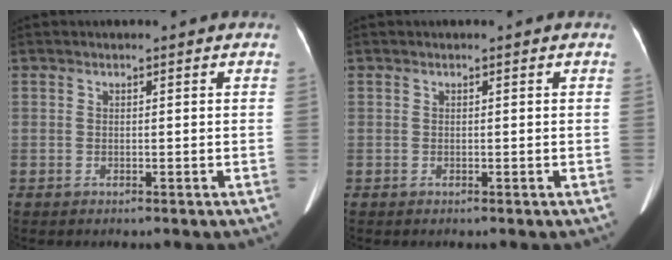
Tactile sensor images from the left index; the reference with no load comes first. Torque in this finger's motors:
{"motor_torque": [0.05, -0.01, 0.01, 0.01]}